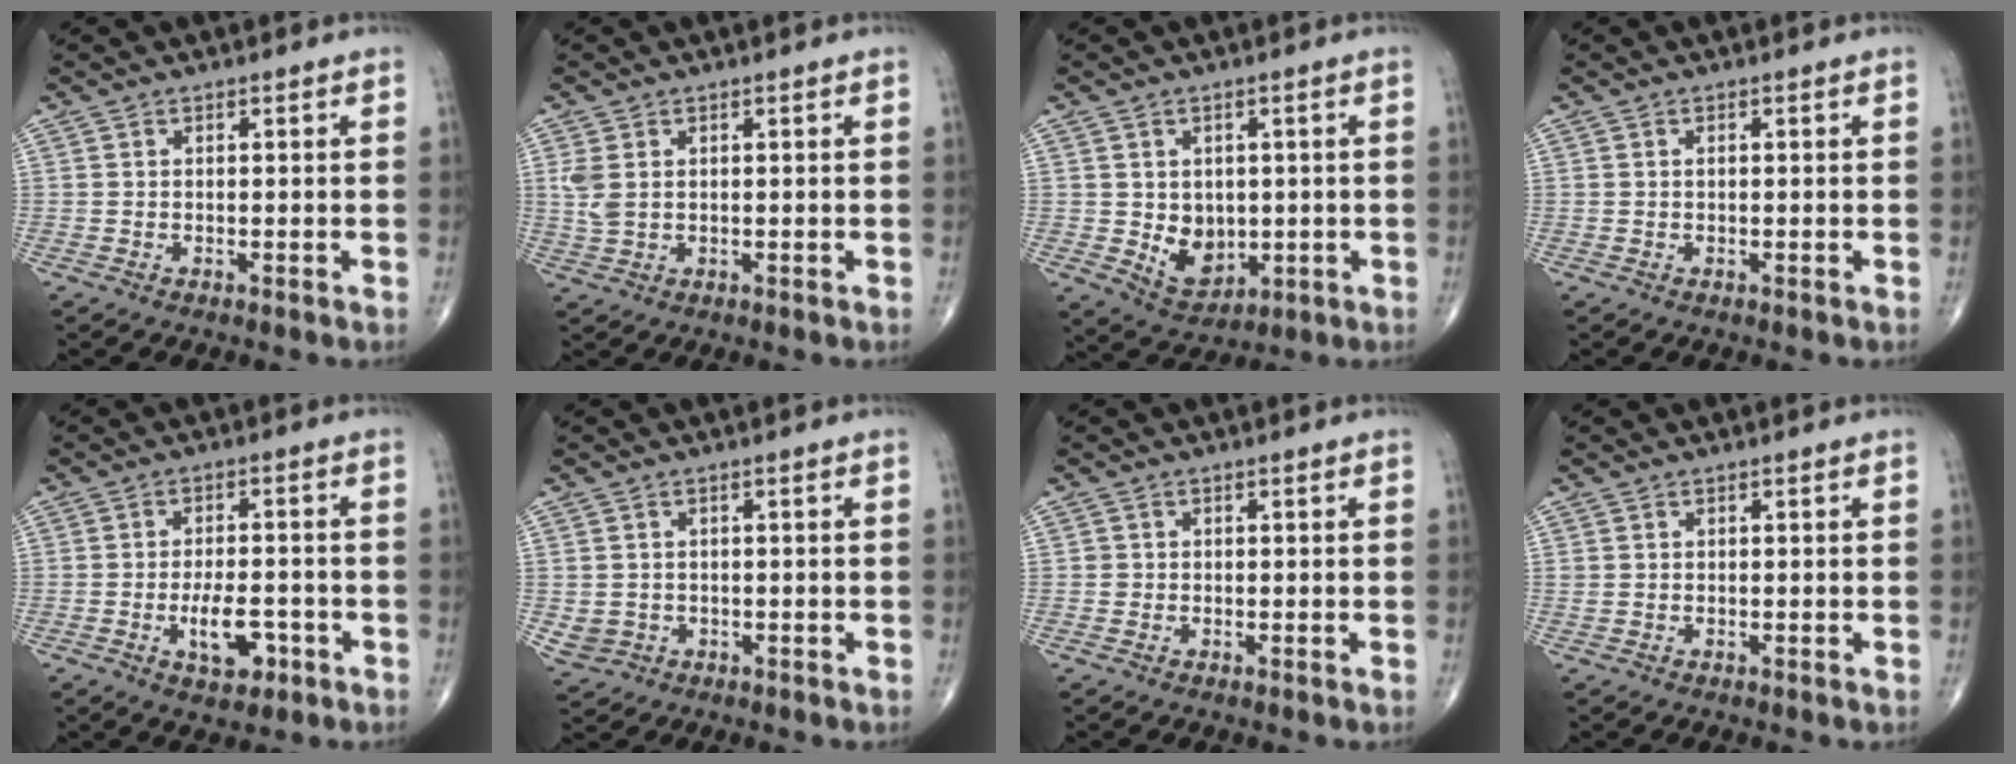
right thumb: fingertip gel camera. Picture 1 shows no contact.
{"total": 3.3, "force": [0.8, 2.1, 2.4], "torque": [-0.062, 0.004, 0.023]}
{"total": 7.4, "force": [-0.4, 5.7, 4.7], "torque": [-0.041, -0.011, 0.013]}
{"total": 0.0}
{"total": 7.2, "force": [-2.7, 3.4, 5.7], "torque": [-0.078, 0.011, -0.040]}
{"total": 3.1, "force": [-0.5, 2.9, 1.0], "torque": [-0.012, 0.002, 0.000]}
{"total": 0.8, "force": [-0.1, 0.8, 0.0], "torque": [0.004, 0.004, -0.002]}
{"total": 0.6, "force": [0.2, 0.5, 0.3], "torque": [-0.004, 0.003, 0.004]}